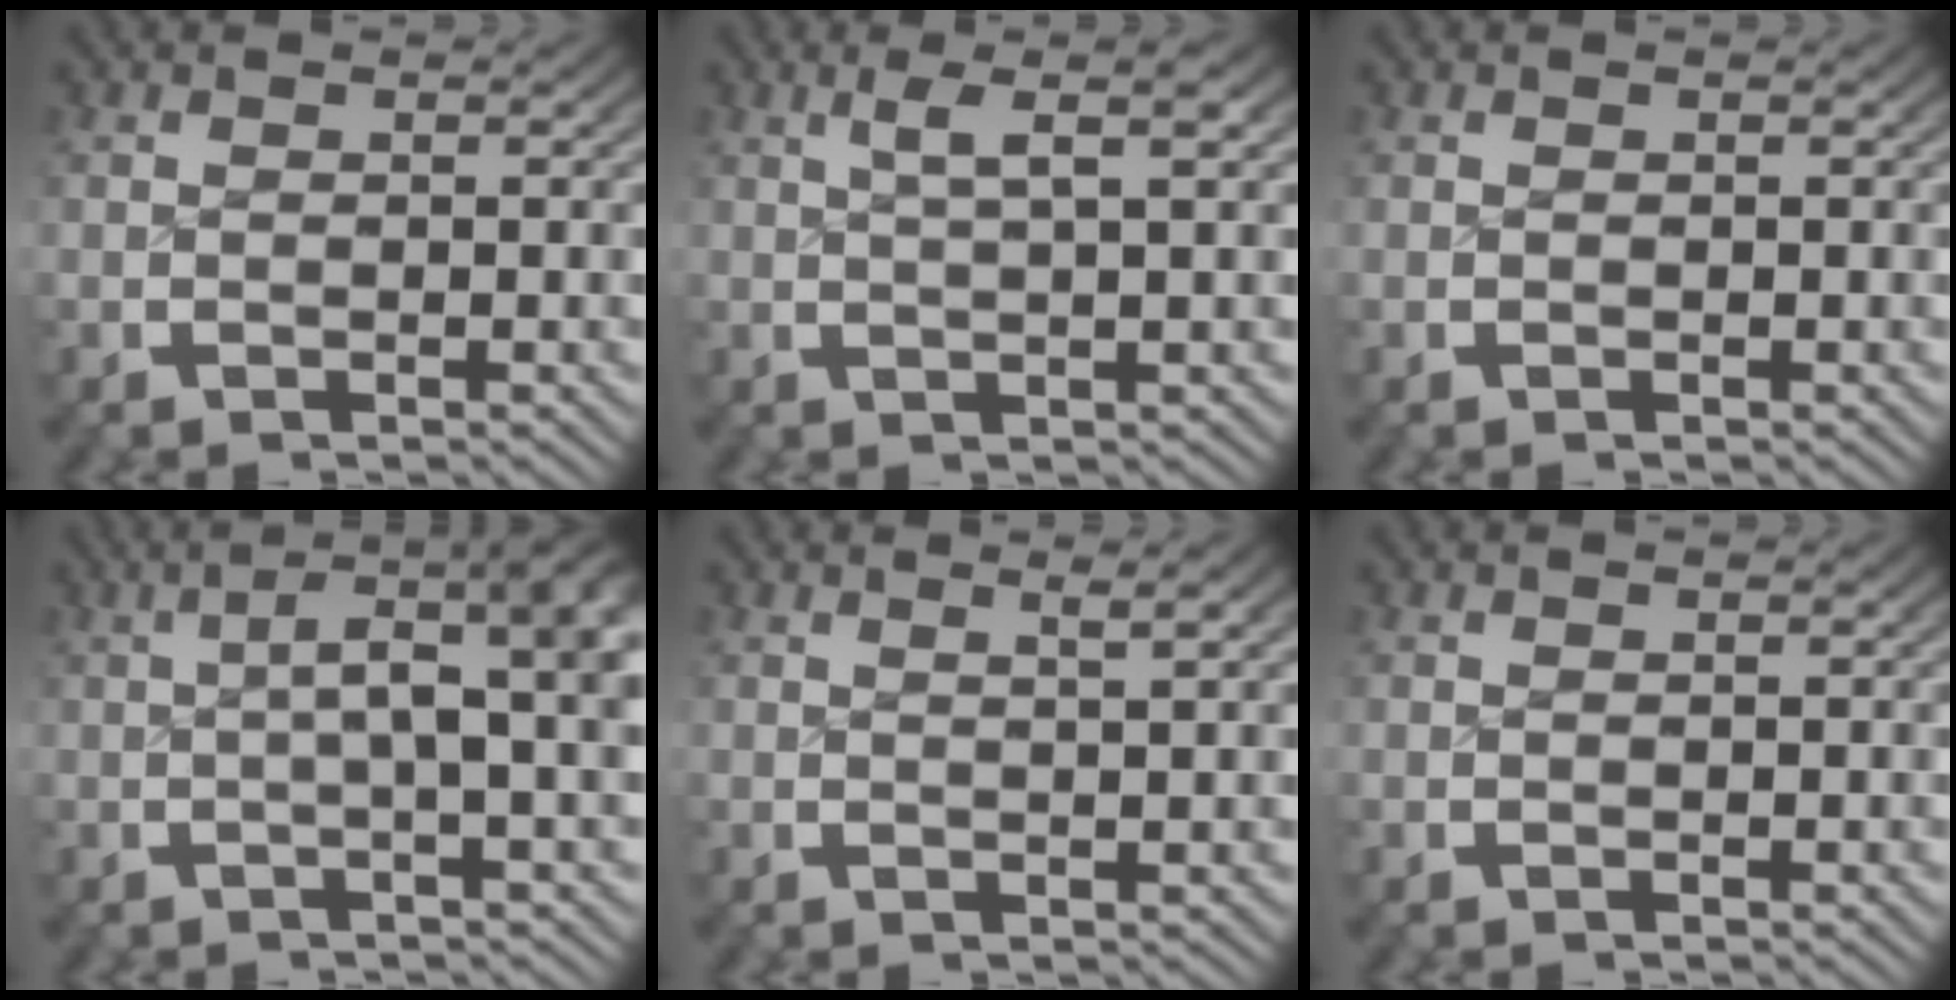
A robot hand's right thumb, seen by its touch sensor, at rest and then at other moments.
{"total": 3.4, "force": [1.5, 0.5, 3.1], "torque": [-0.039, 0.011, 0.028]}
{"total": 0.0}
{"total": 6.9, "force": [1.0, 2.3, 6.4], "torque": [-0.086, 0.011, 0.008]}
{"total": 1.4, "force": [0.9, -0.1, 1.1], "torque": [-0.016, 0.002, 0.017]}
{"total": 0.0}